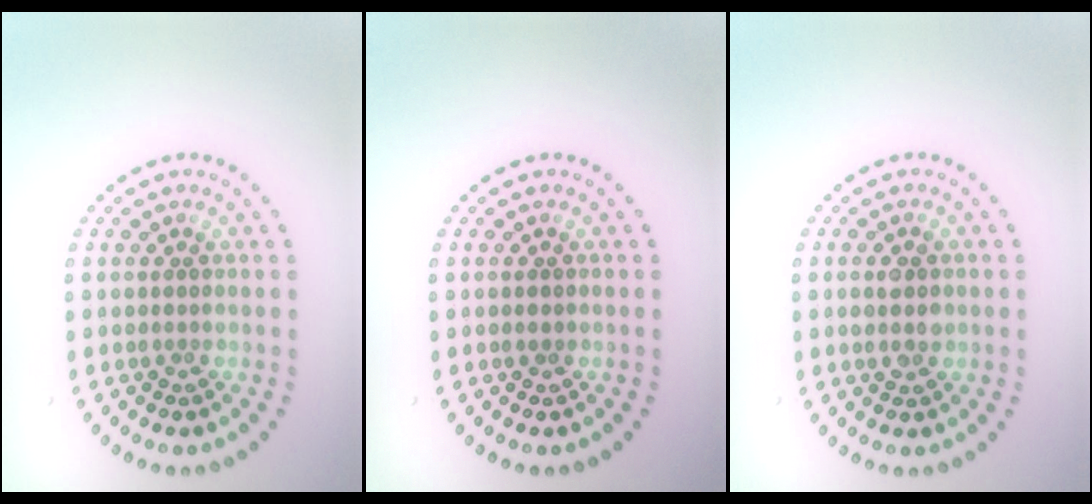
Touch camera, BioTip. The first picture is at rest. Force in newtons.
{"total": 0.7, "press": 0.6, "slide": 0.1}
{"total": 1.7, "press": 1.6, "slide": 0.2}